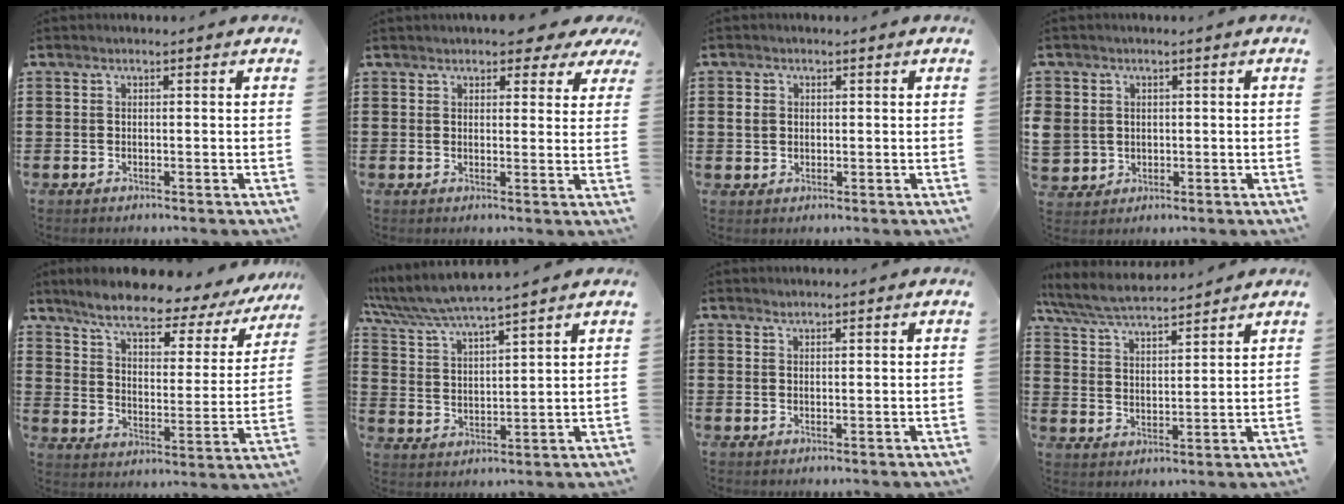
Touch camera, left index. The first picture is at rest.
{"total": 3.8, "force": [3.1, 1.4, 1.7], "torque": [-0.027, -0.004, 0.054]}
{"total": 1.8, "force": [0.3, 1.6, 0.9], "torque": [-0.022, 0.008, 0.004]}
{"total": 3.2, "force": [0.4, 3.2, 0.1], "torque": [-0.021, 0.010, 0.004]}
{"total": 6.5, "force": [5.6, 0.9, 3.2], "torque": [-0.081, -0.032, 0.087]}
{"total": 5.1, "force": [4.8, -0.1, 1.8], "torque": [-0.059, -0.031, 0.078]}
{"total": 0.8, "force": [0.8, 0.1, 0.1], "torque": [-0.003, -0.001, 0.016]}
{"total": 6.4, "force": [5.9, 0.6, 2.2], "torque": [-0.067, -0.026, 0.104]}